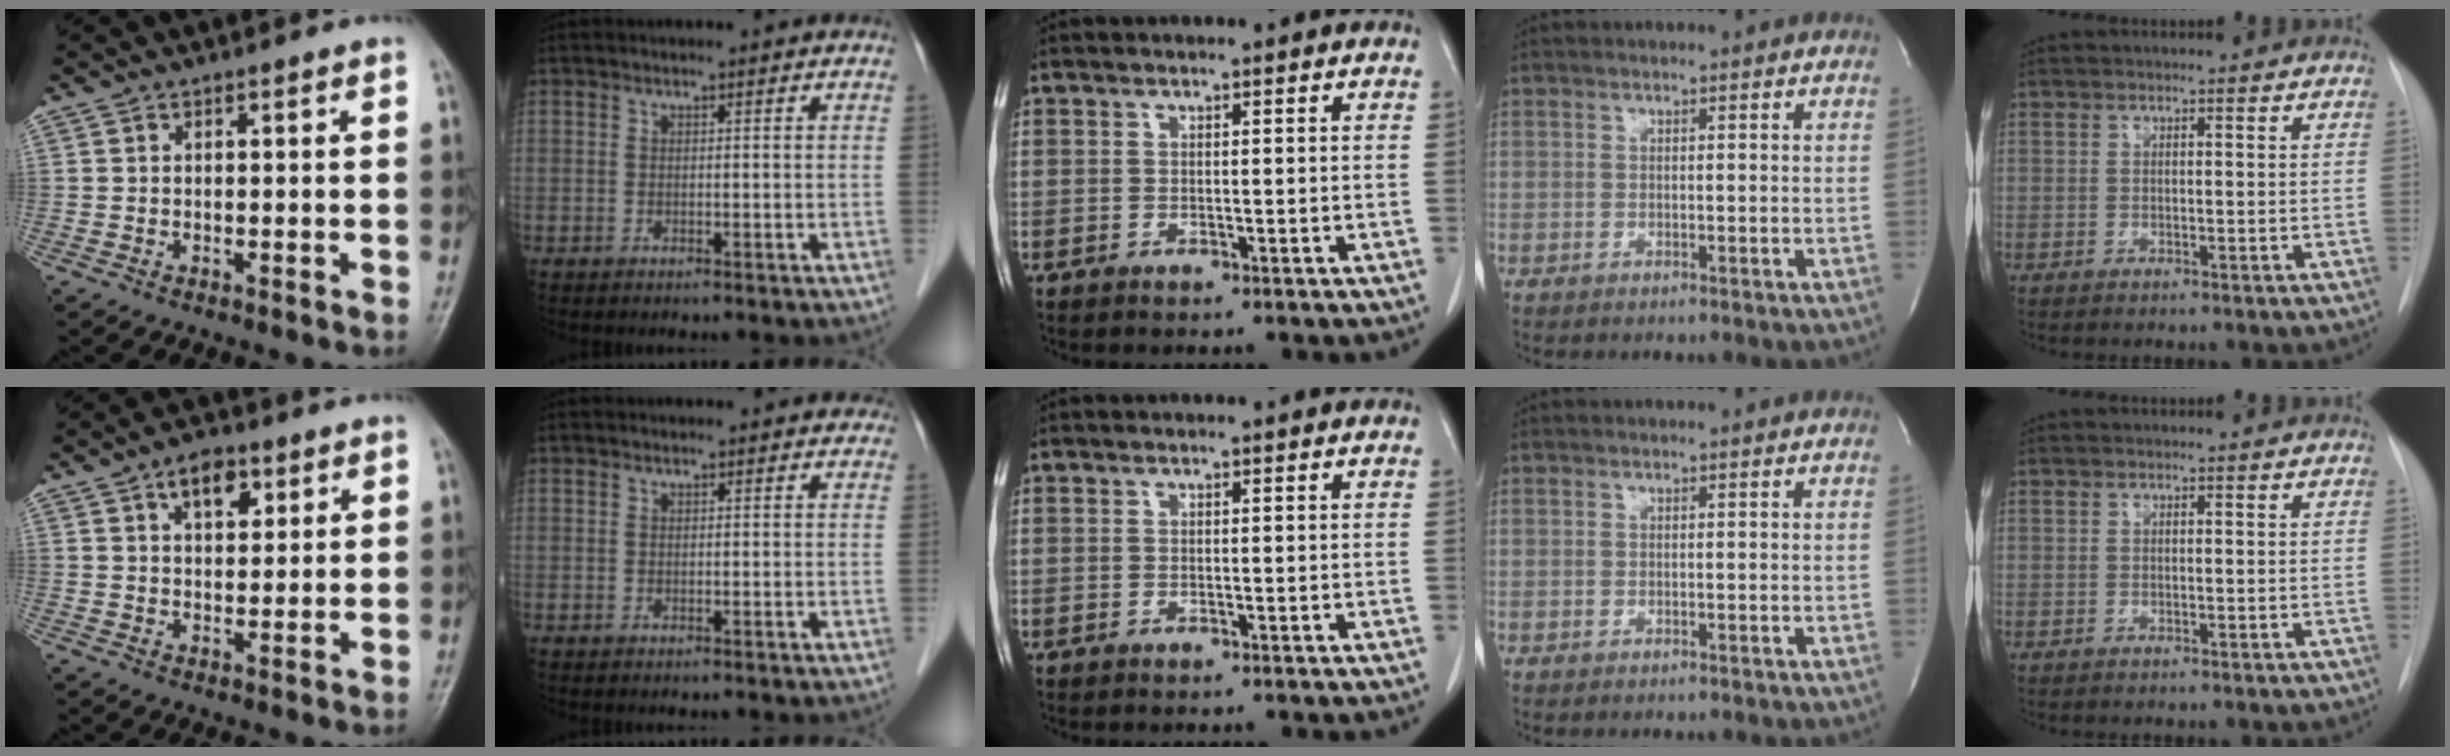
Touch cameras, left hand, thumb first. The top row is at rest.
{"thumb": {"total": 6.2, "force": [3.1, 3.5, 4.1], "torque": [-0.043, -0.011, 0.045]}, "index": {"total": 2.1, "force": [1.9, 0.8, 0.4], "torque": [-0.002, 0.012, 0.013]}}